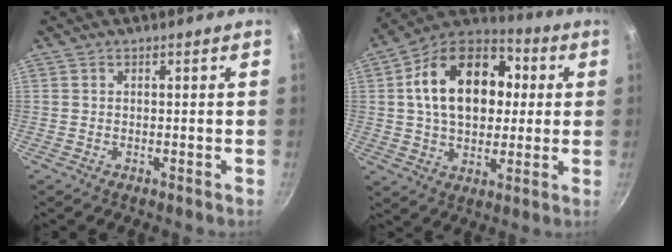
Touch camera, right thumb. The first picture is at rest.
{"total": 21.2, "force": [3.4, 14.4, 15.1], "torque": [-0.221, 0.026, 0.042]}